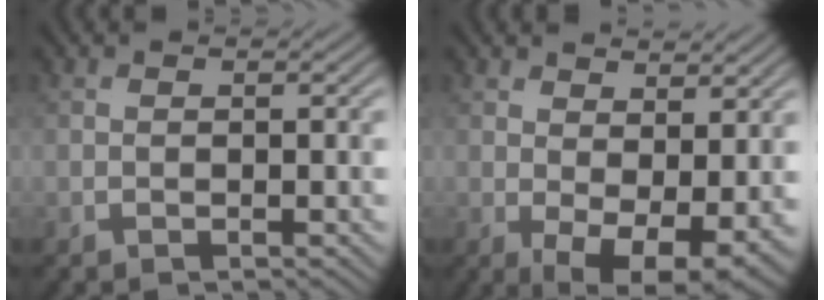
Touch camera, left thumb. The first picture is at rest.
{"total": 7.3, "force": [0.9, 3.8, 6.2], "torque": [-0.099, -0.016, 0.025]}